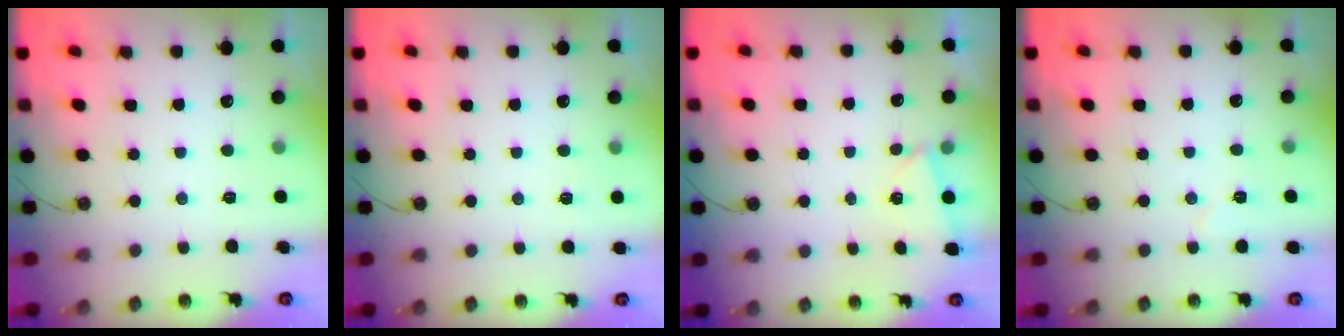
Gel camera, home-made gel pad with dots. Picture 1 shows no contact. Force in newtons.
{"total": 2.6, "press": 1.9, "slide": 1.8}
{"total": 2.3, "press": 1.3, "slide": 1.9}
{"total": 4.0, "press": 3.9, "slide": 0.8}